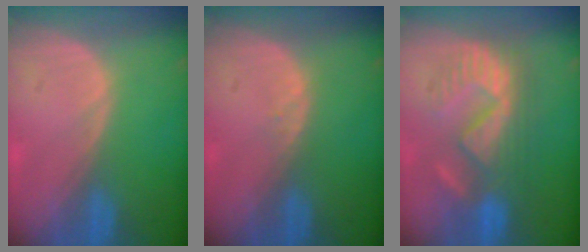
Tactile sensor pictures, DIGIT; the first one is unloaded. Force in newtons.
{"total": 0.7, "press": 0.6, "slide": 0.2}
{"total": 9.1, "press": 9.1, "slide": 1.1}